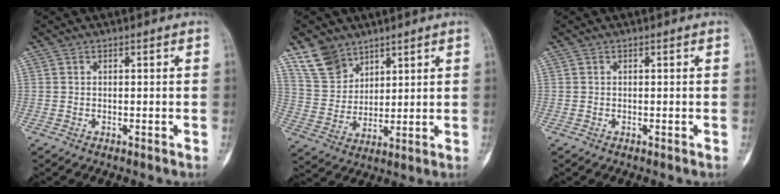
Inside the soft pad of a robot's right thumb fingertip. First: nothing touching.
{"total": 9.1, "force": [6.7, 5.7, 2.4], "torque": [-0.025, -0.034, 0.144]}
{"total": 0.0}